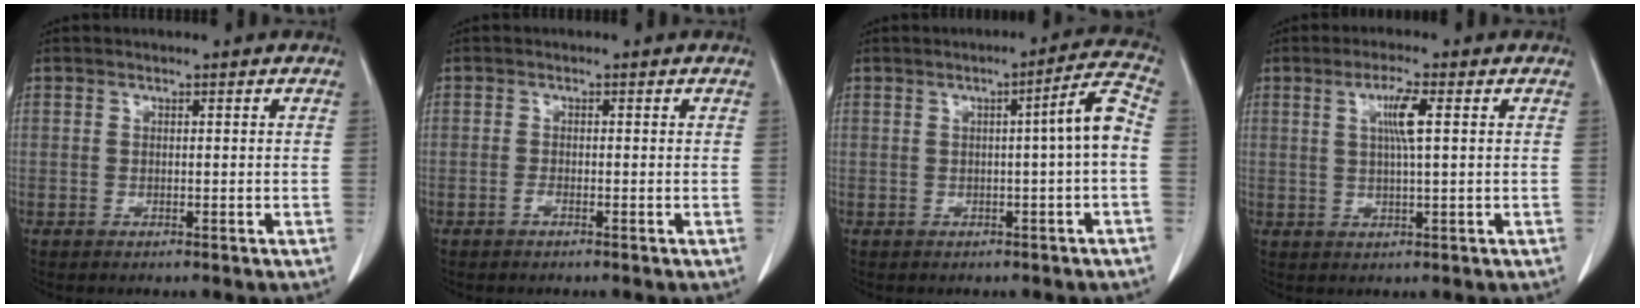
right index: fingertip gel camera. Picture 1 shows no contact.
{"total": 0.7, "force": [-0.5, 0.0, 0.4], "torque": [-0.008, 0.001, -0.010]}
{"total": 5.5, "force": [-0.4, -0.6, 5.4], "torque": [-0.074, 0.010, -0.006]}
{"total": 4.5, "force": [1.2, -0.1, 4.3], "torque": [-0.079, 0.000, 0.021]}